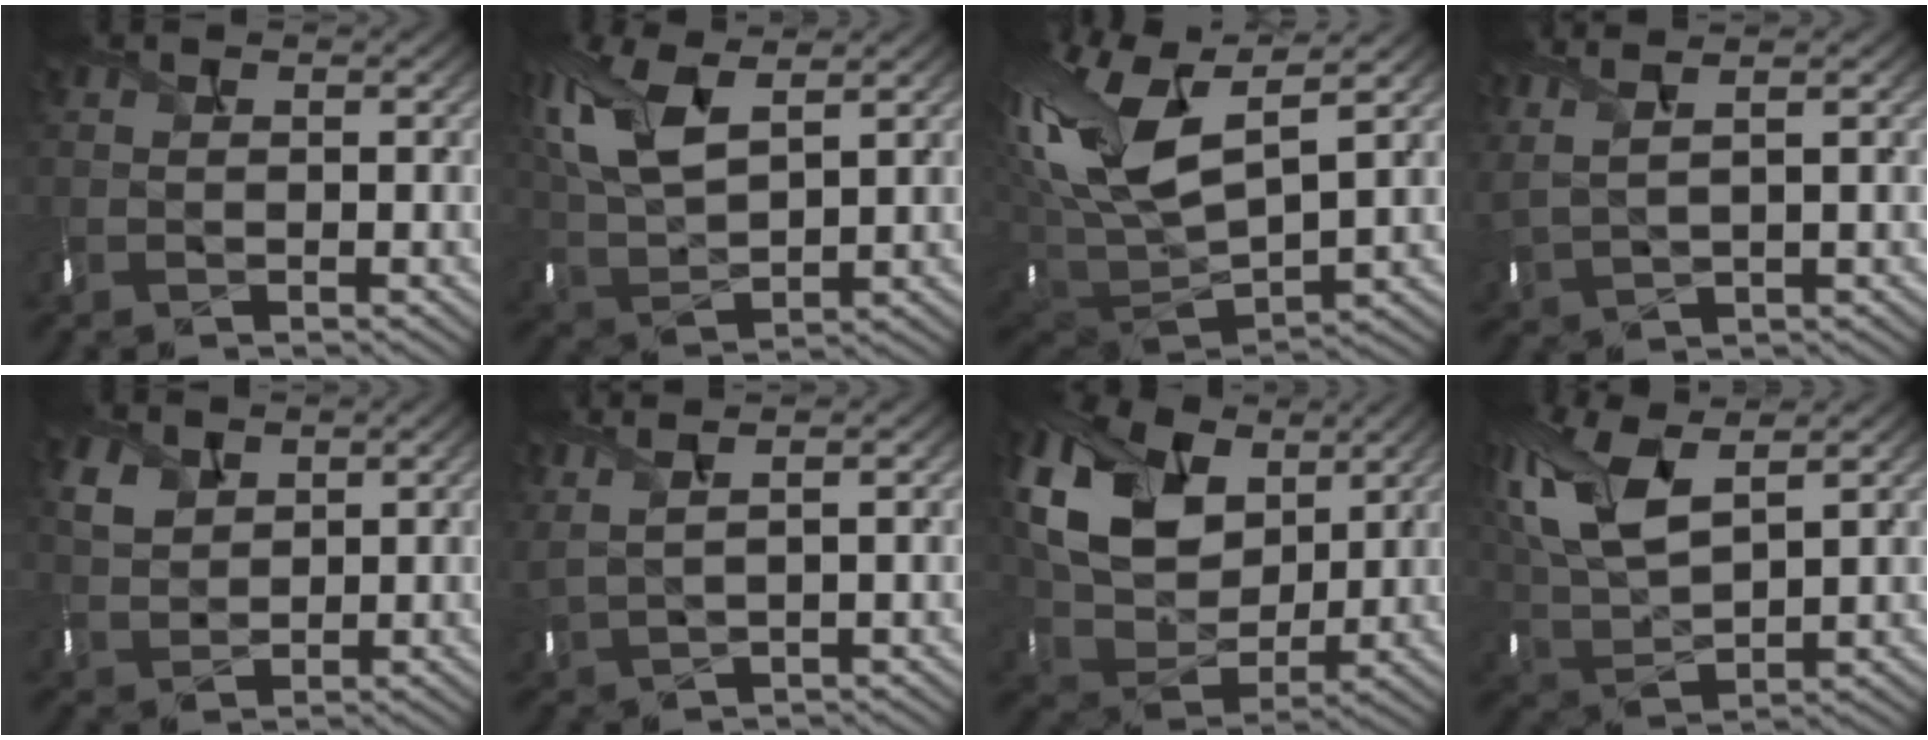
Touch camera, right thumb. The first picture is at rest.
{"total": 10.2, "force": [4.8, 4.7, 7.7], "torque": [-0.219, 0.007, 0.100]}
{"total": 16.8, "force": [4.2, 8.0, 14.2], "torque": [-0.320, -0.002, 0.082]}
{"total": 4.9, "force": [3.2, 1.5, 3.4], "torque": [-0.100, 0.005, 0.075]}
{"total": 3.7, "force": [2.3, 2.7, 1.0], "torque": [-0.042, -0.010, 0.057]}
{"total": 4.4, "force": [2.8, 1.4, 3.1], "torque": [-0.086, 0.004, 0.068]}
{"total": 13.4, "force": [5.3, 9.5, 7.7], "torque": [-0.206, 0.015, 0.096]}
{"total": 11.9, "force": [5.8, 5.2, 9.0], "torque": [-0.236, 0.007, 0.119]}